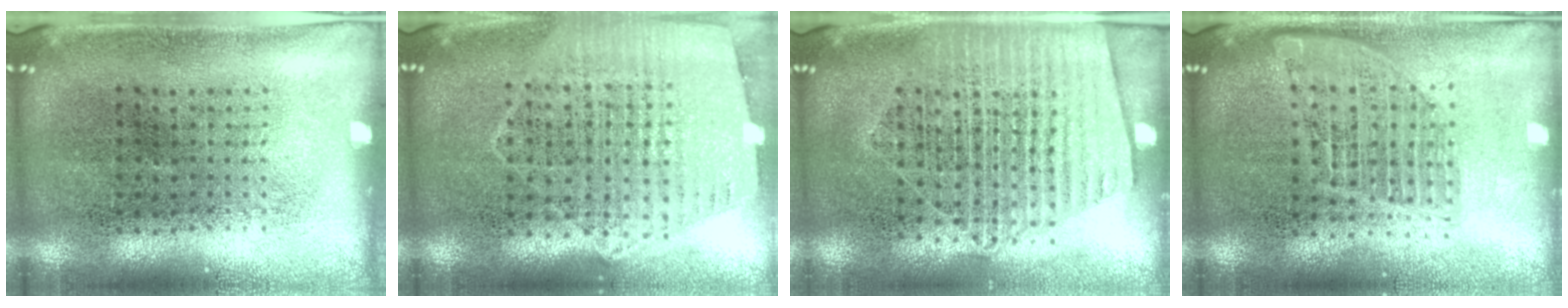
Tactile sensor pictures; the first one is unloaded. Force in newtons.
{"total": 1.2, "press": 1.1, "slide": 0.3}
{"total": 1.6, "press": 1.5, "slide": 0.7}
{"total": 1.5, "press": 1.4, "slide": 0.7}